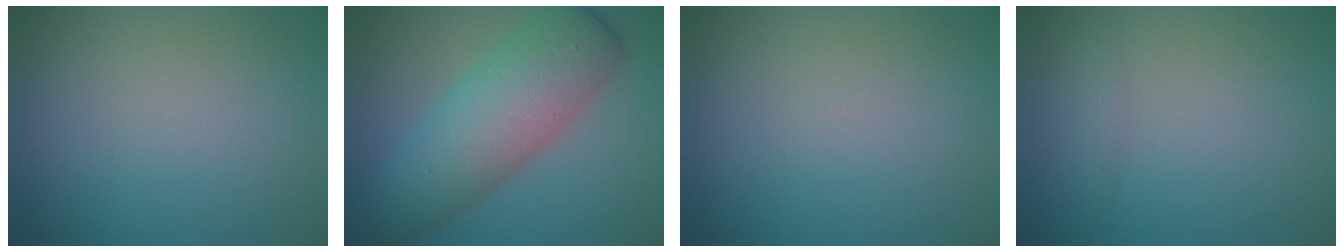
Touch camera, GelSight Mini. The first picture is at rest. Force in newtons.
{"total": 8.6, "press": 8.6, "slide": 0.2}
{"total": 0.0}
{"total": 0.6, "press": 0.6, "slide": 0.1}